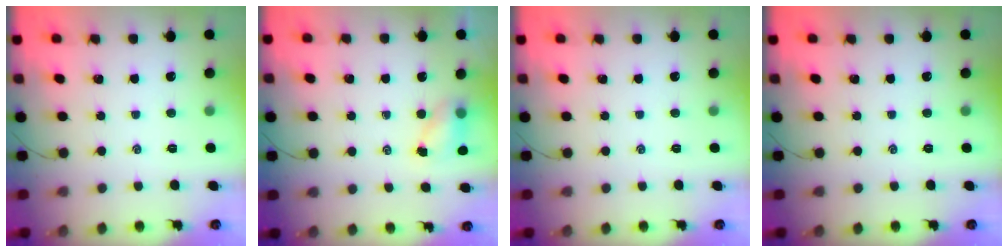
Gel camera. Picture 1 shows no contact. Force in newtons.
{"total": 4.9, "press": 4.8, "slide": 0.8}
{"total": 0.0}
{"total": 0.0}